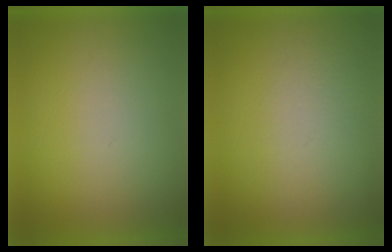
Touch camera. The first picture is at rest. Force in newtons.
{"total": 3.5}